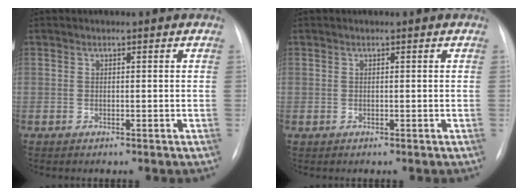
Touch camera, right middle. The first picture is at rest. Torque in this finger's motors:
{"motor_torque": [-0.04, -0.03, 0.00, 0.00]}